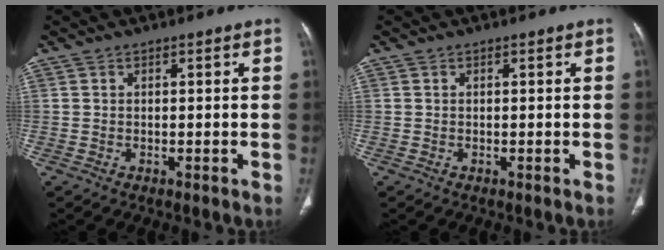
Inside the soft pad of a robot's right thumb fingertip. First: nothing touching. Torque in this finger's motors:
{"motor_torque": [0.01, 0.01, -0.23, -0.03, 0.01]}